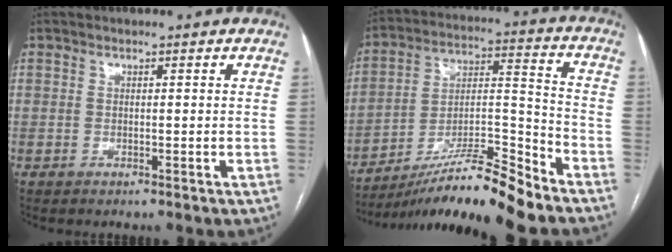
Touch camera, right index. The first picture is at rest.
{"total": 15.8, "force": [-13.2, -0.5, 8.7], "torque": [-0.152, 0.012, -0.226]}